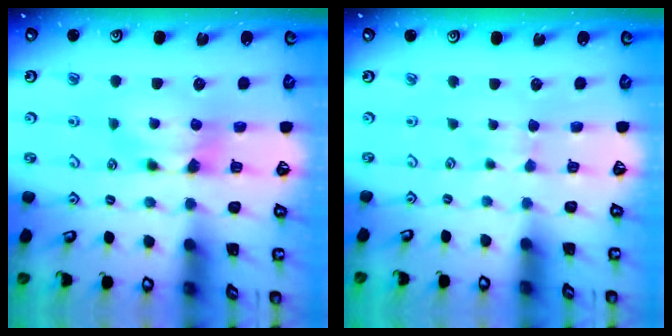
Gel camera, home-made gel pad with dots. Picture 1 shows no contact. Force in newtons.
{"total": 2.9, "press": 2.9, "slide": 0.4}